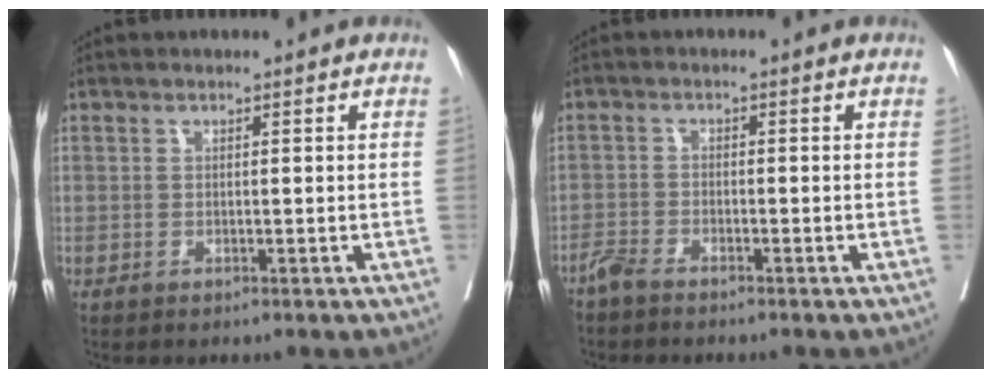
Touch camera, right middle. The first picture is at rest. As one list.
[{"total": 2.3, "force": [-2.1, 0.2, 0.8], "torque": [-0.017, -0.004, -0.046]}]